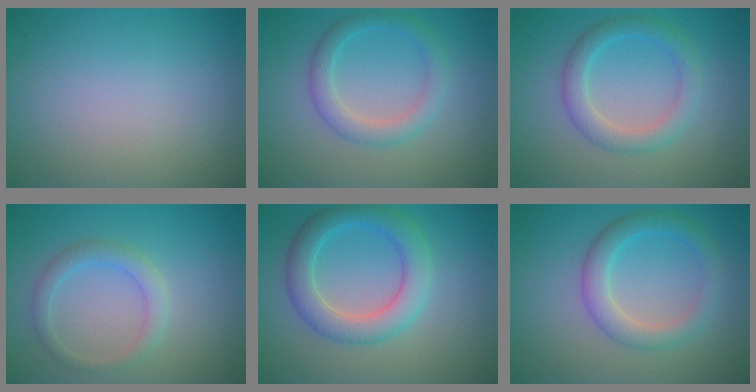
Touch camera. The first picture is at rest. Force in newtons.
{"total": 2.8, "press": 2.8, "slide": 0.0}
{"total": 3.2, "press": 3.2, "slide": 0.0}
{"total": 2.1, "press": 2.1, "slide": 0.1}
{"total": 4.8, "press": 4.8, "slide": 0.1}
{"total": 3.5, "press": 3.5, "slide": 0.2}